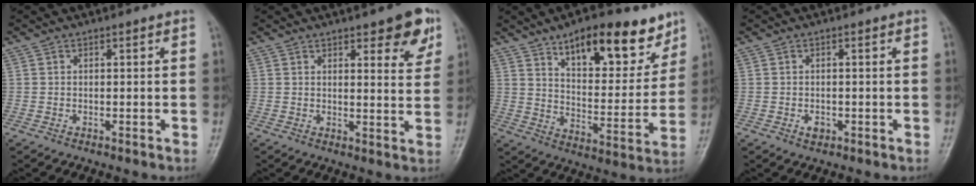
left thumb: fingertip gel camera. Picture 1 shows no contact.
{"total": 8.5, "force": [4.7, 2.8, 6.4], "torque": [-0.057, -0.023, 0.058]}
{"total": 18.3, "force": [11.7, 7.7, 11.9], "torque": [-0.120, -0.063, 0.183]}
{"total": 1.6, "force": [-0.5, 1.2, 0.9], "torque": [-0.010, 0.001, -0.006]}